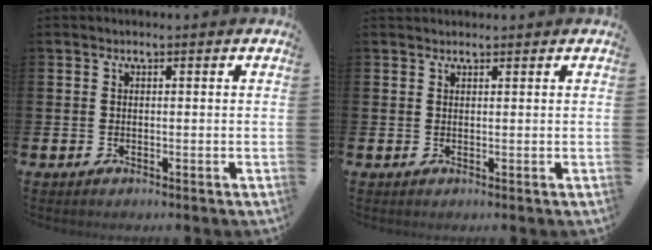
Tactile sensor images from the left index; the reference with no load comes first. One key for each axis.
{"total": 0.9, "fx": 0.9, "fy": 0.2, "fz": 0.0, "tx": 0.011, "ty": -0.003, "tz": 0.014}